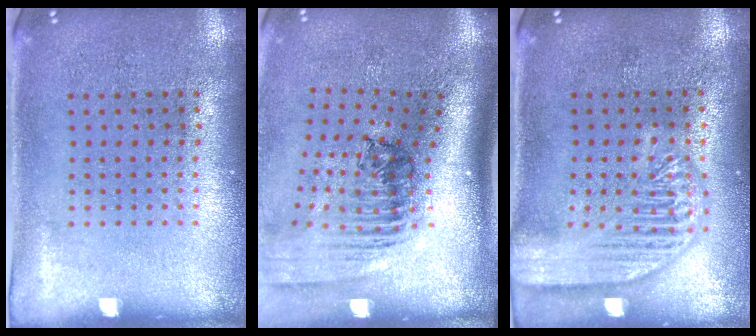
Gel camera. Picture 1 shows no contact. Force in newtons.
{"total": 2.5, "press": 1.8, "slide": 1.8}
{"total": 3.6, "press": 3.5, "slide": 0.5}